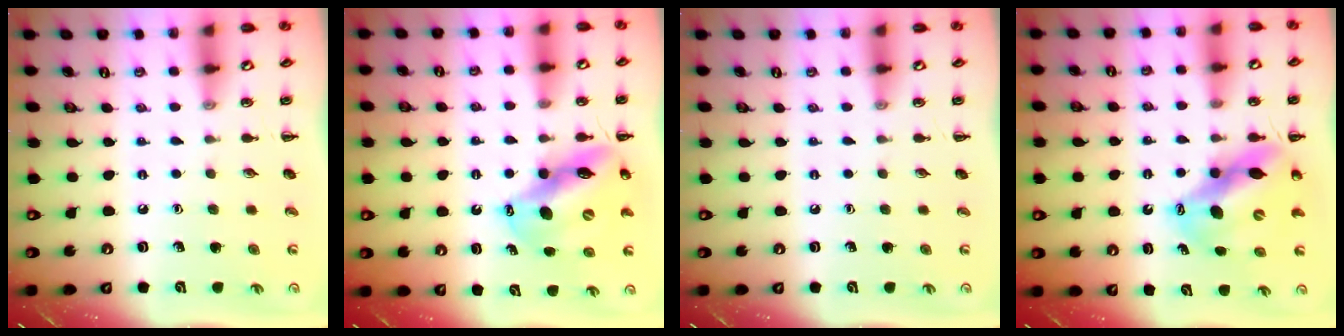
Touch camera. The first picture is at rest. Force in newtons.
{"total": 13.6, "press": 13.1, "slide": 3.5}
{"total": 0.0}
{"total": 12.2, "press": 11.9, "slide": 2.9}